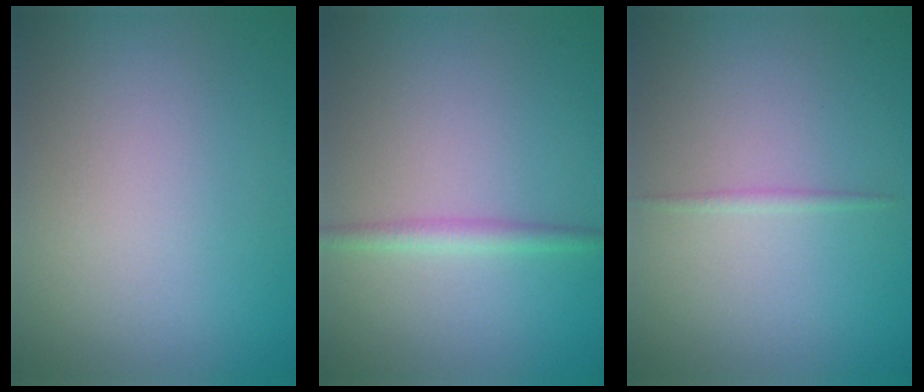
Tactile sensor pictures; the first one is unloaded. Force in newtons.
{"total": 1.7, "press": 1.7, "slide": 0.1}
{"total": 0.7, "press": 0.7, "slide": 0.0}